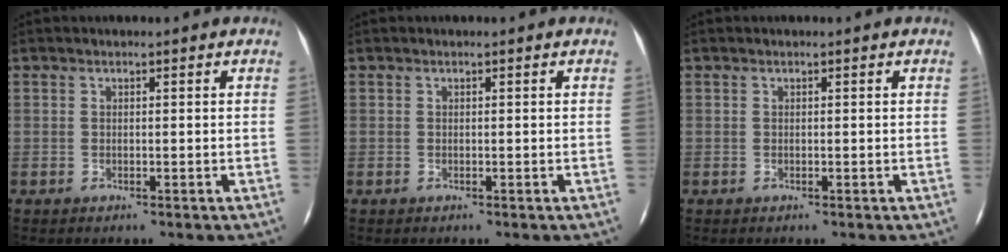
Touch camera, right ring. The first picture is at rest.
{"total": 0.0}
{"total": 0.0}